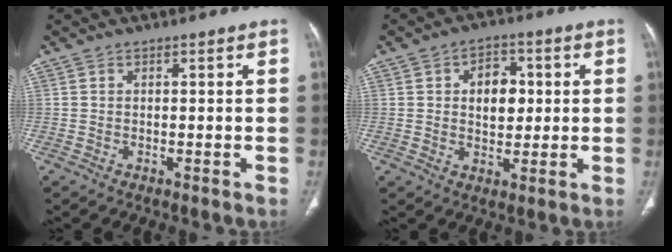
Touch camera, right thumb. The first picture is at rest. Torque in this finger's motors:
{"motor_torque": [0.08, 0.11, 0.05, -0.13, 0.03]}